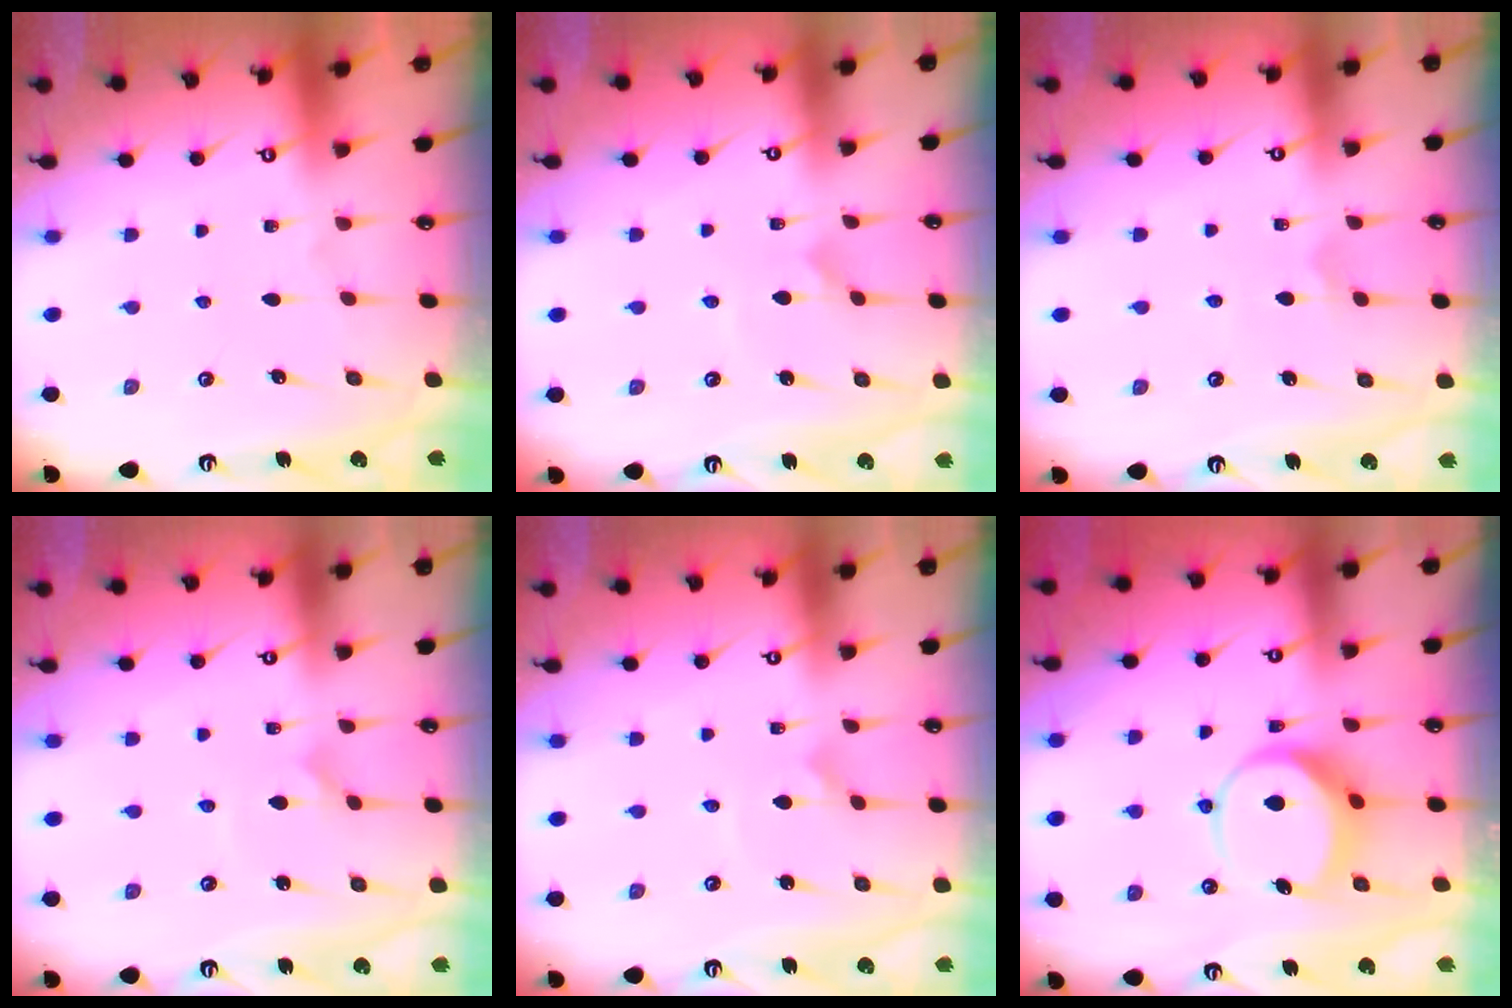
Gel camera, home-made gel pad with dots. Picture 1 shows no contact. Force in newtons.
{"total": 2.8, "press": 2.7, "slide": 0.3}
{"total": 3.5, "press": 3.4, "slide": 0.4}
{"total": 1.5, "press": 1.5, "slide": 0.1}
{"total": 1.6, "press": 1.6, "slide": 0.1}
{"total": 8.5, "press": 8.4, "slide": 0.9}